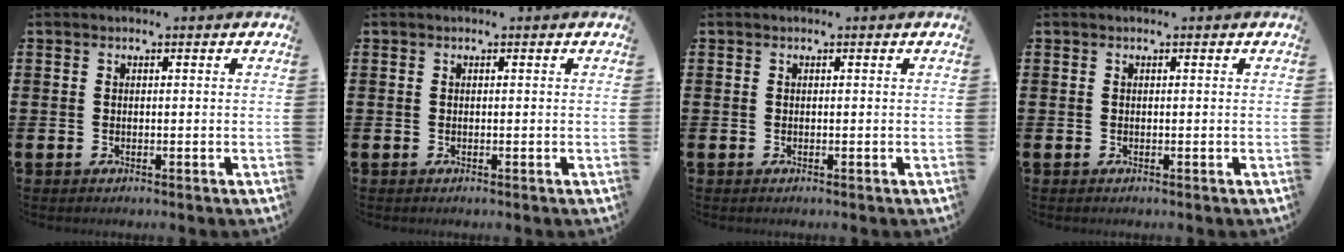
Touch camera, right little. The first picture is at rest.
{"total": 0.0}
{"total": 0.0}
{"total": 0.0}